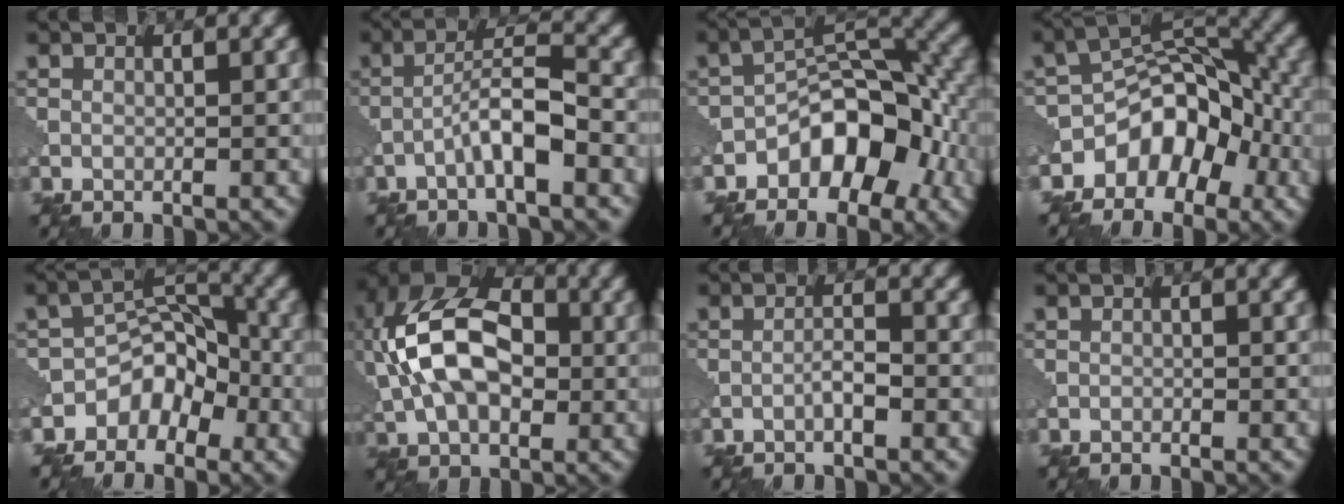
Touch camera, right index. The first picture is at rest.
{"total": 4.5, "force": [-2.1, 0.7, 3.9], "torque": [-0.069, 0.020, -0.045]}
{"total": 7.8, "force": [-3.5, 4.6, 5.2], "torque": [-0.053, 0.015, -0.070]}
{"total": 7.2, "force": [-3.6, 4.7, 4.0], "torque": [-0.043, 0.012, -0.070]}
{"total": 4.6, "force": [-2.6, 3.1, 2.1], "torque": [-0.011, 0.012, -0.052]}
{"total": 12.2, "force": [0.8, 7.7, 9.5], "torque": [-0.201, 0.026, -0.001]}
{"total": 1.6, "force": [-0.8, 0.2, 1.4], "torque": [-0.025, 0.006, -0.018]}
{"total": 0.0}